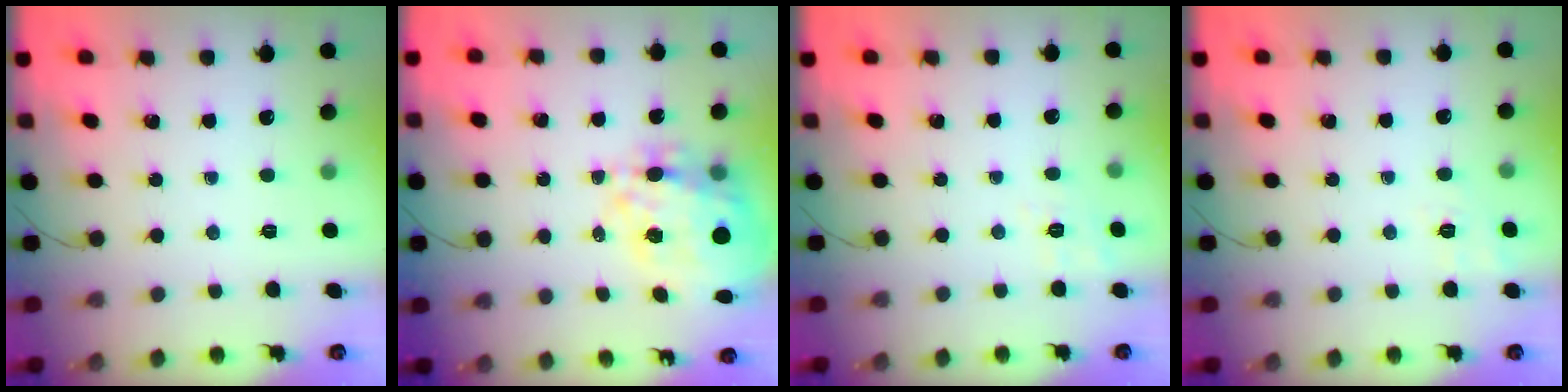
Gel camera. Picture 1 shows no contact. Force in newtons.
{"total": 19.5, "press": 18.9, "slide": 4.9}
{"total": 4.1, "press": 3.6, "slide": 1.9}
{"total": 2.5, "press": 1.3, "slide": 2.1}